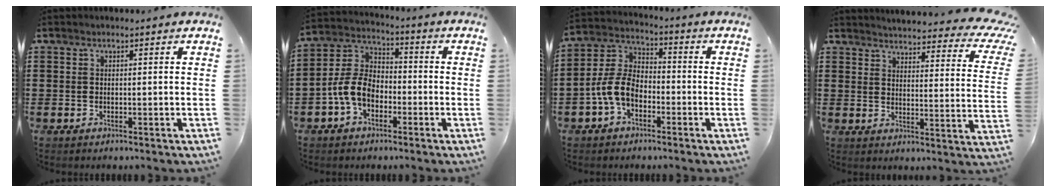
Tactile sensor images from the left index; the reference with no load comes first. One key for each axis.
{"total": 7.3, "fx": -3.0, "fy": 4.8, "fz": 4.7, "tx": -0.129, "ty": 0.003, "tz": -0.069}
{"total": 7.0, "fx": -3.2, "fy": 4.2, "fz": 4.5, "tx": -0.126, "ty": -0.001, "tz": -0.072}
{"total": 4.6, "fx": 4.2, "fy": 0.3, "fz": 2.0, "tx": -0.045, "ty": -0.040, "tz": 0.065}